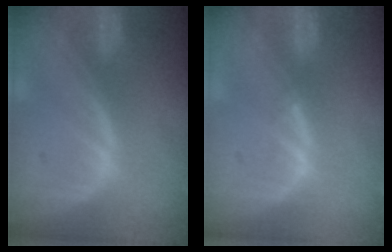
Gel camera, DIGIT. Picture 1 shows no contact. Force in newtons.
{"total": 0.7, "press": 0.5, "slide": 0.4}